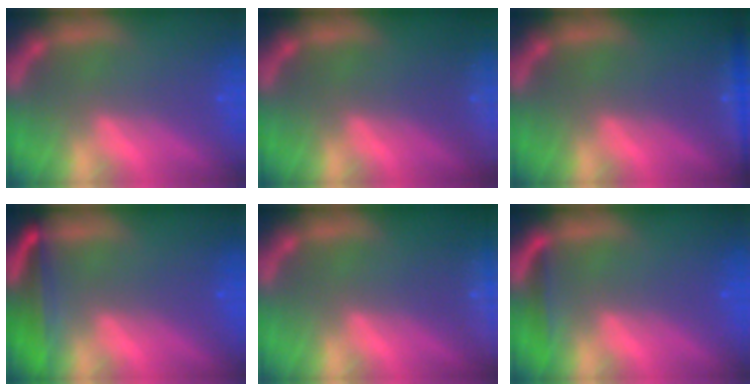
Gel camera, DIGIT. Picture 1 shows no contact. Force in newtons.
{"total": 10.0}
{"total": 3.0}
{"total": 5.0}
{"total": 9.0}
{"total": 1.9}